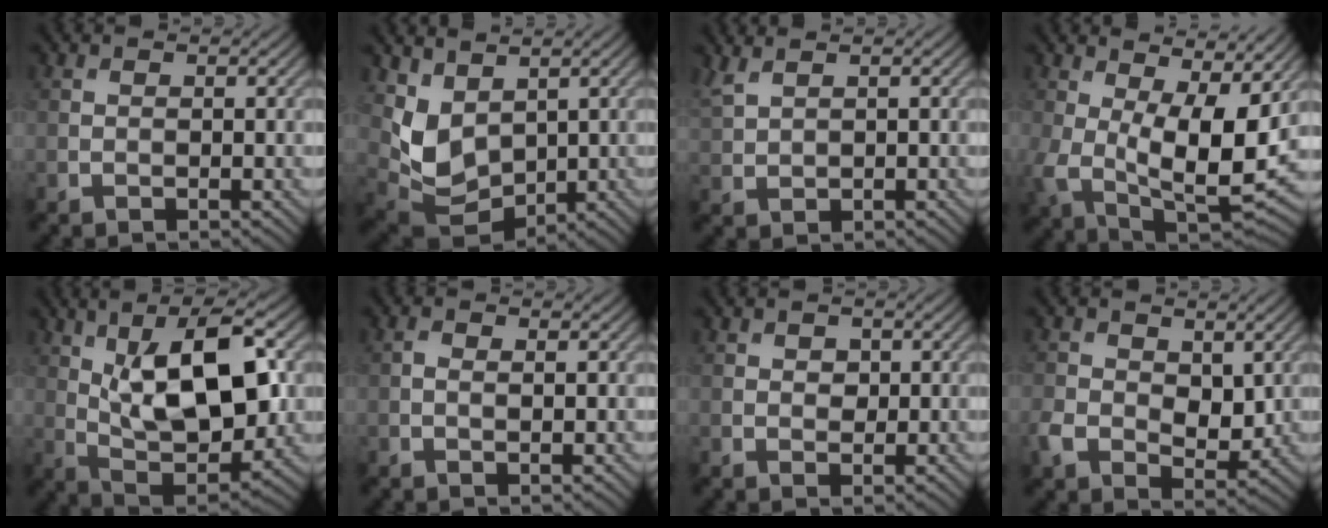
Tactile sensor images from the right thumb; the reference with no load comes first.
{"total": 6.5, "force": [2.3, 4.6, 4.0], "torque": [-0.102, -0.016, 0.051]}
{"total": 2.7, "force": [2.1, 0.6, 1.6], "torque": [-0.049, 0.012, 0.051]}
{"total": 14.1, "force": [1.5, 7.8, 11.7], "torque": [-0.235, -0.030, 0.033]}
{"total": 14.6, "force": [3.7, 6.4, 12.6], "torque": [-0.220, 0.012, 0.060]}
{"total": 1.2, "force": [0.1, 0.5, 1.1], "torque": [-0.021, 0.000, 0.000]}
{"total": 1.3, "force": [0.5, 1.0, 0.7], "torque": [-0.012, -0.001, 0.008]}
{"total": 6.3, "force": [0.1, 4.4, 4.5], "torque": [-0.098, -0.009, 0.003]}